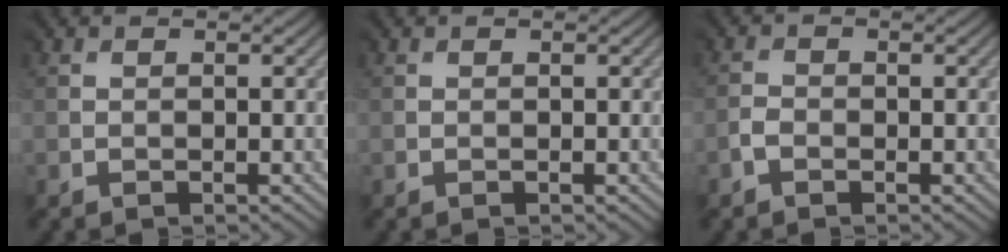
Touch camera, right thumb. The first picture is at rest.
{"total": 0.0}
{"total": 1.2, "force": [-1.1, 0.5, -0.2], "torque": [0.004, -0.002, -0.025]}